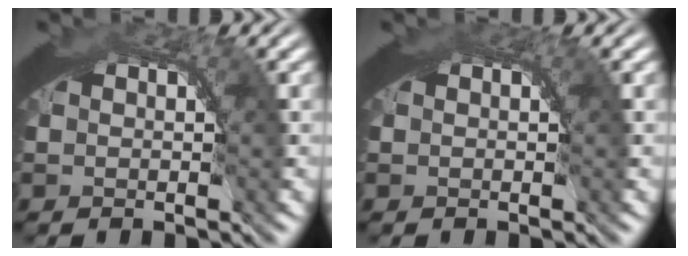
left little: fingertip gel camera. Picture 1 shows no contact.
{"total": 0.9, "force": [0.4, 0.2, 0.8], "torque": [-0.011, 0.002, 0.005]}